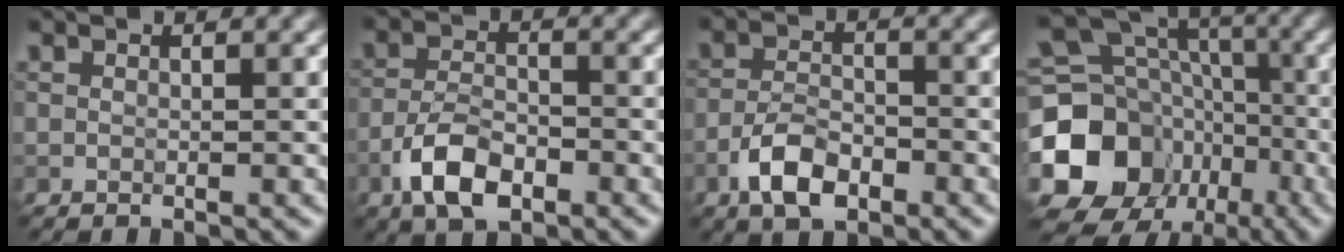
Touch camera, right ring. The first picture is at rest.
{"total": 5.1, "force": [-2.9, 2.4, 3.5], "torque": [-0.063, 0.000, -0.060]}
{"total": 4.5, "force": [-2.6, 2.1, 3.0], "torque": [-0.051, 0.002, -0.053]}
{"total": 16.3, "force": [-5.3, 13.8, 6.9], "torque": [-0.158, -0.009, -0.101]}